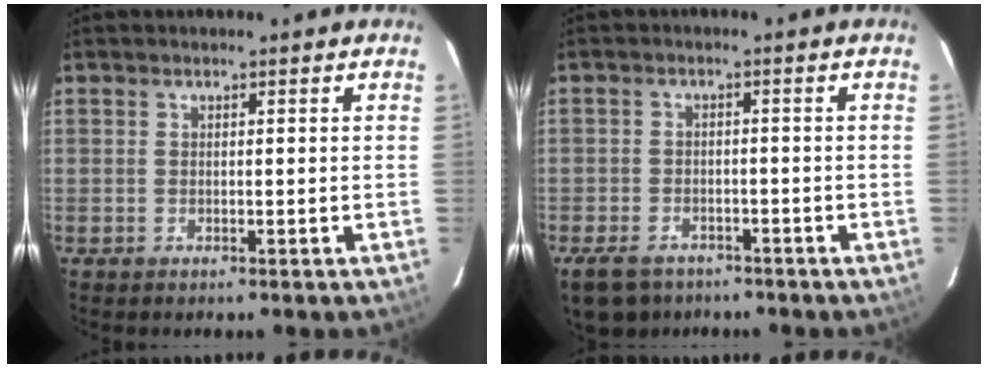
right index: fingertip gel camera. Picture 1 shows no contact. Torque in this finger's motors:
{"motor_torque": [1.33, -0.81, 0.26, 0.04]}